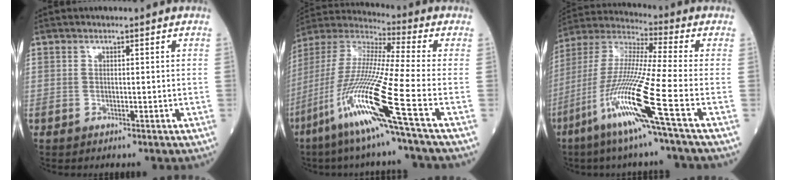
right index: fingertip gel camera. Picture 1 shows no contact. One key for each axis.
{"total": 19.3, "fx": -8.9, "fy": -1.6, "fz": 17.1, "tx": -0.377, "ty": -0.048, "tz": -0.184}
{"total": 16.4, "fx": -7.3, "fy": -1.5, "fz": 14.6, "tx": -0.312, "ty": -0.031, "tz": -0.148}